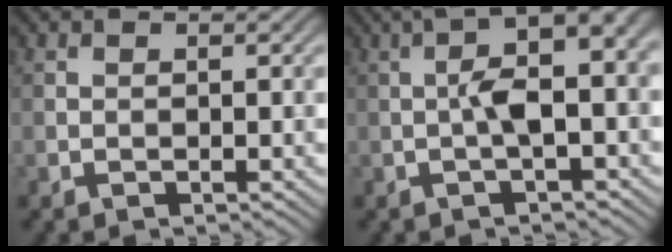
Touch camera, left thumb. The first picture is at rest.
{"total": 6.5, "force": [0.3, 1.8, 6.3], "torque": [-0.111, 0.023, -0.003]}